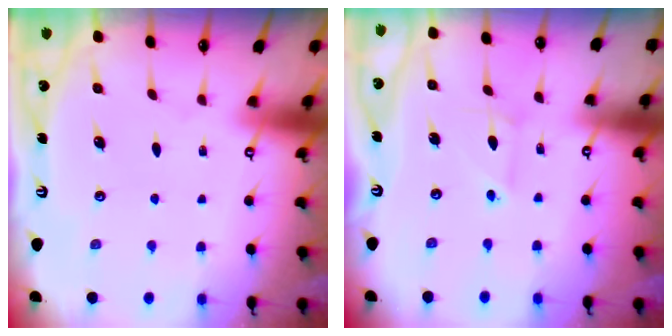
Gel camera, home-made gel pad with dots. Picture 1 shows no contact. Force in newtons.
{"total": 2.1, "press": 2.1, "slide": 0.1}